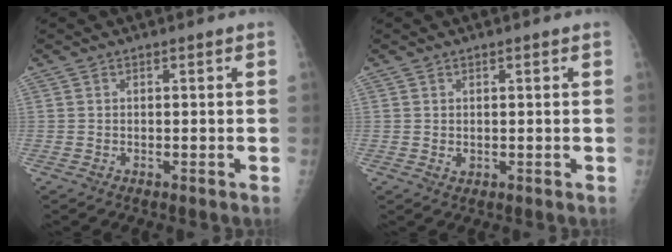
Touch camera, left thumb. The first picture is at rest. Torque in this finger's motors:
{"motor_torque": [-0.05, -0.04, -0.01, -0.01, 0.00]}